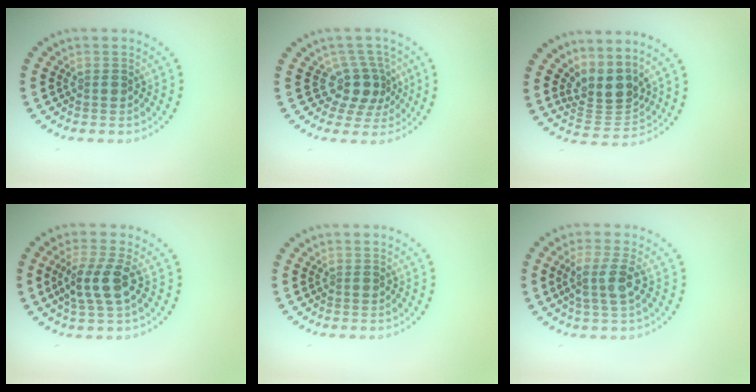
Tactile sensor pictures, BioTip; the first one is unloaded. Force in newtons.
{"total": 3.1, "press": 2.4, "slide": 2.0}
{"total": 3.5, "press": 2.6, "slide": 2.4}
{"total": 3.4, "press": 3.1, "slide": 1.5}
{"total": 0.0}
{"total": 3.1, "press": 2.4, "slide": 1.9}